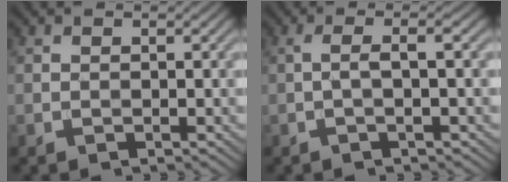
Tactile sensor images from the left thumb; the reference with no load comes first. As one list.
[{"total": 2.6, "force": [-0.2, 0.4, 2.5], "torque": [-0.043, 0.009, -0.012]}]